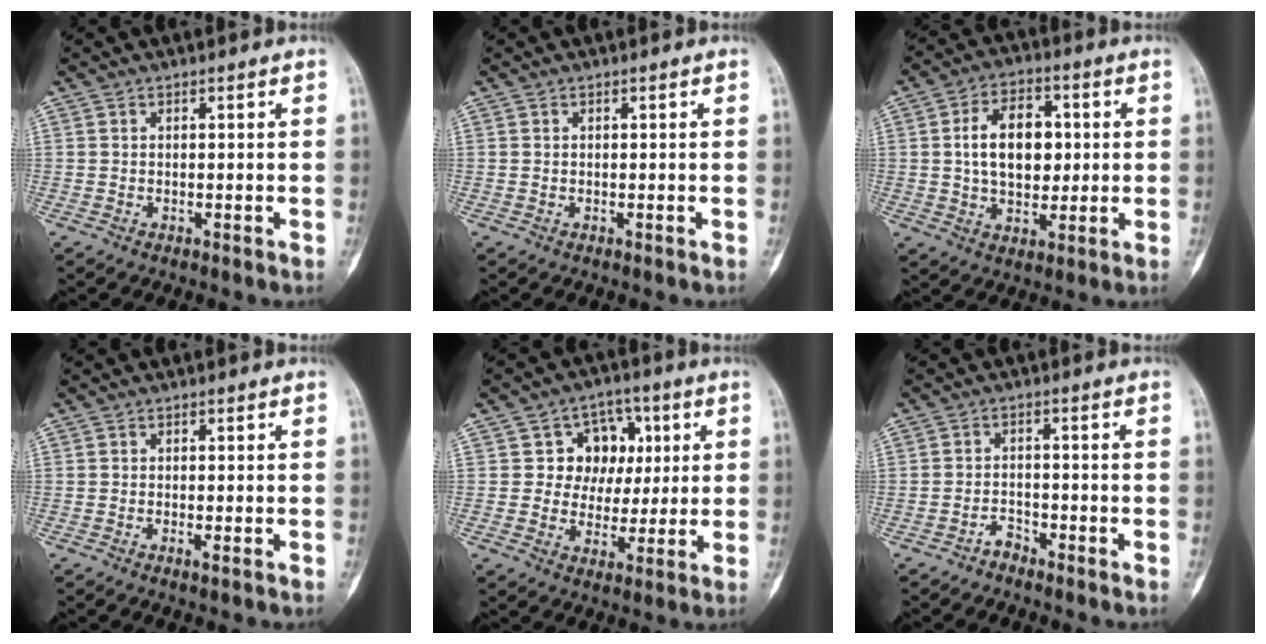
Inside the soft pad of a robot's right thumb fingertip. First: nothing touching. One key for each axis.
{"total": 0.0}
{"total": 12.3, "fx": 1.6, "fy": 7.9, "fz": 9.3, "tx": -0.129, "ty": 0.005, "tz": 0.026}
{"total": 0.8, "fx": -0.3, "fy": 0.2, "fz": 0.7, "tx": -0.012, "ty": 0.000, "tz": -0.006}
{"total": 9.9, "fx": 2.5, "fy": 8.7, "fz": 4.0, "tx": 0.002, "ty": 0.005, "tz": 0.036}
{"total": 2.2, "fx": -1.9, "fy": 1.0, "fz": 0.3, "tx": 0.002, "ty": 0.015, "tz": -0.036}